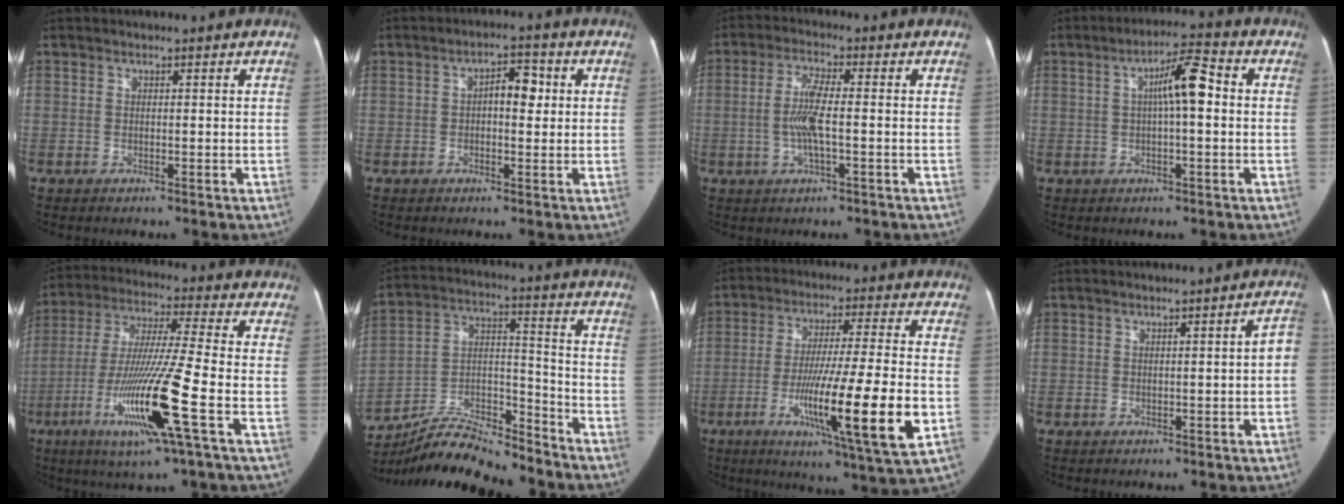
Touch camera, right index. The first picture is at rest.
{"total": 4.4, "force": [0.6, 2.1, 3.9], "torque": [-0.057, 0.018, 0.008]}
{"total": 6.1, "force": [-0.7, 0.8, 6.0], "torque": [-0.127, 0.001, -0.017]}
{"total": 6.9, "force": [0.7, 1.1, 6.8], "torque": [-0.116, 0.025, 0.009]}
{"total": 16.2, "force": [-5.8, -0.8, 15.2], "torque": [-0.305, -0.022, -0.111]}
{"total": 17.3, "force": [-16.2, 3.3, 5.2], "torque": [-0.094, 0.042, -0.267]}
{"total": 17.8, "force": [-5.2, -0.3, 17.0], "torque": [-0.281, -0.030, -0.087]}
{"total": 2.9, "force": [-0.7, 0.4, 2.8], "torque": [-0.025, 0.010, -0.008]}